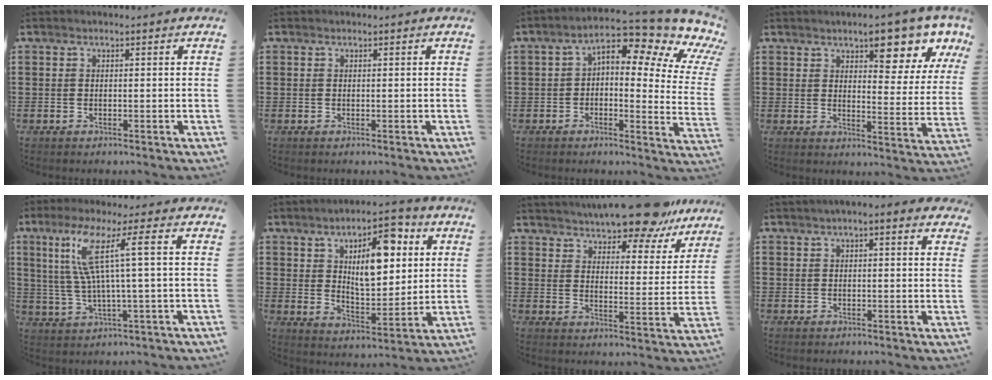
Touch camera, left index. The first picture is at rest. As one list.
[{"total": 0.0}, {"total": 7.6, "force": [4.3, 2.1, 5.9], "torque": [-0.093, -0.047, 0.057]}, {"total": 9.0, "force": [6.7, 2.4, 5.6], "torque": [-0.071, -0.030, 0.106]}, {"total": 10.1, "force": [2.7, -0.1, 9.8], "torque": [-0.221, -0.009, 0.030]}, {"total": 10.9, "force": [4.7, 4.9, 8.5], "torque": [-0.134, -0.011, 0.076]}, {"total": 10.2, "force": [9.4, 1.4, 3.8], "torque": [-0.066, -0.053, 0.167]}, {"total": 1.4, "force": [0.7, 0.7, 1.0], "torque": [-0.022, 0.006, 0.011]}]